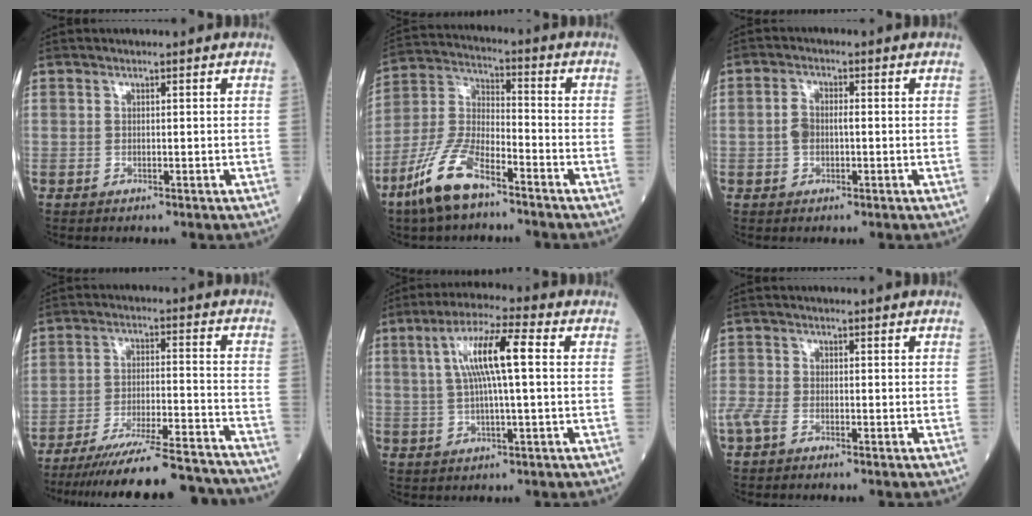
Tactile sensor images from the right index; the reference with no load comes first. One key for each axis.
{"total": 11.6, "fx": -7.7, "fy": 3.3, "fz": 8.0, "tx": -0.183, "ty": -0.013, "tz": -0.157}
{"total": 3.0, "fx": -0.4, "fy": 1.7, "fz": 2.4, "tx": -0.052, "ty": 0.010, "tz": -0.009}
{"total": 22.7, "fx": -21.1, "fy": 0.8, "fz": 8.2, "tx": -0.103, "ty": -0.022, "tz": -0.302}
{"total": 9.7, "fx": 1.8, "fy": 0.9, "fz": 9.5, "tx": -0.182, "ty": 0.017, "tz": 0.033}
{"total": 3.8, "fx": -2.3, "fy": 1.9, "fz": 2.3, "tx": -0.062, "ty": -0.004, "tz": -0.046}